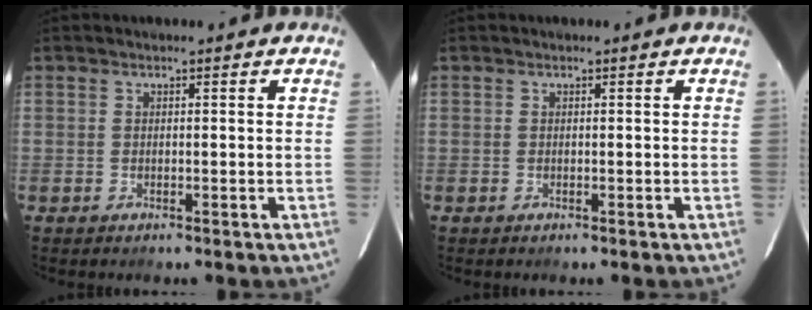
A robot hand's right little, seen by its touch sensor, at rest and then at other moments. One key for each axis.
{"total": 0.0}